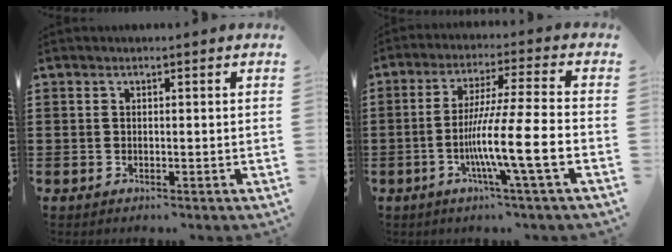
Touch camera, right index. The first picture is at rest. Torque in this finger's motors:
{"motor_torque": [2.14, 0.00, 1.05, 0.21]}